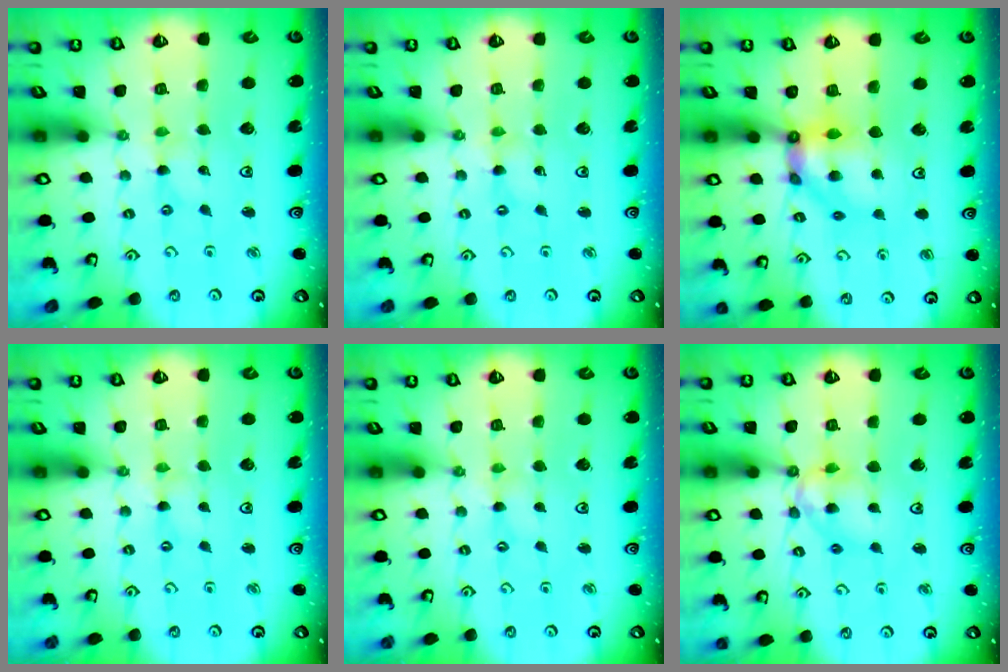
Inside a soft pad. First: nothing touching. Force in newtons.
{"total": 0.0}
{"total": 9.9, "press": 9.8, "slide": 1.0}
{"total": 0.6, "press": 0.6, "slide": 0.2}
{"total": 0.0}
{"total": 11.1, "press": 11.1, "slide": 0.9}